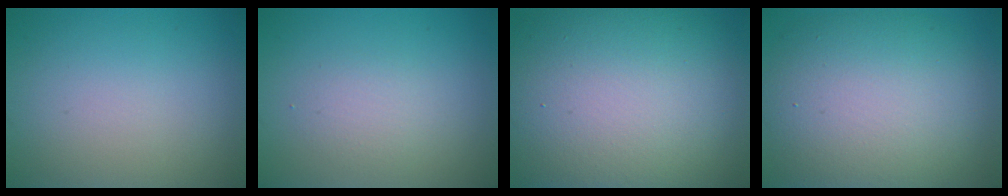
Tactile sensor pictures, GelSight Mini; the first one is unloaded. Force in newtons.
{"total": 1.6, "press": 1.6, "slide": 0.1}
{"total": 18.1, "press": 18.0, "slide": 1.0}
{"total": 11.6, "press": 11.5, "slide": 1.2}